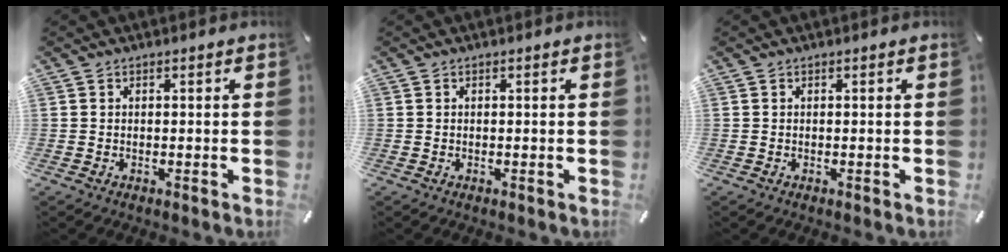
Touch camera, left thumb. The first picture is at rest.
{"total": 0.0}
{"total": 0.0}